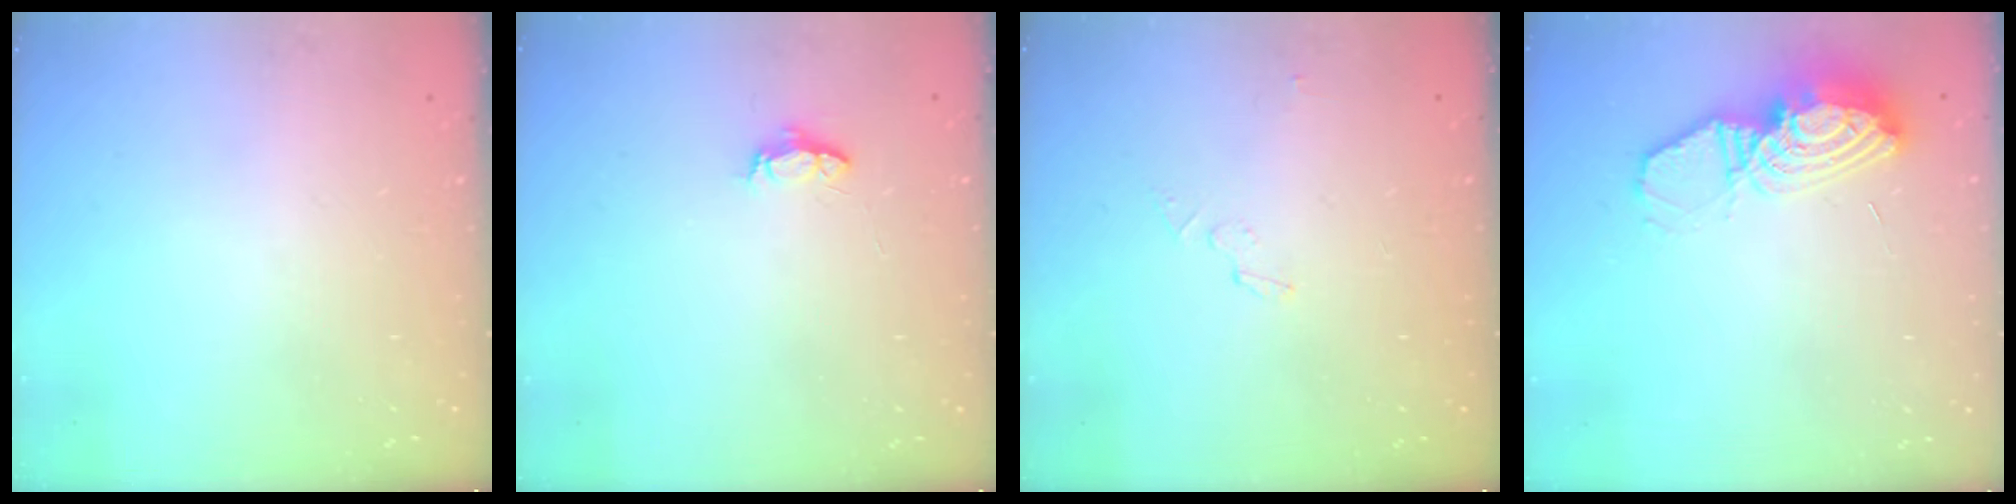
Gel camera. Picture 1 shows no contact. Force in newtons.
{"total": 3.9, "press": 3.9, "slide": 0.5}
{"total": 2.9, "press": 2.9, "slide": 0.2}
{"total": 12.6, "press": 12.5, "slide": 1.1}